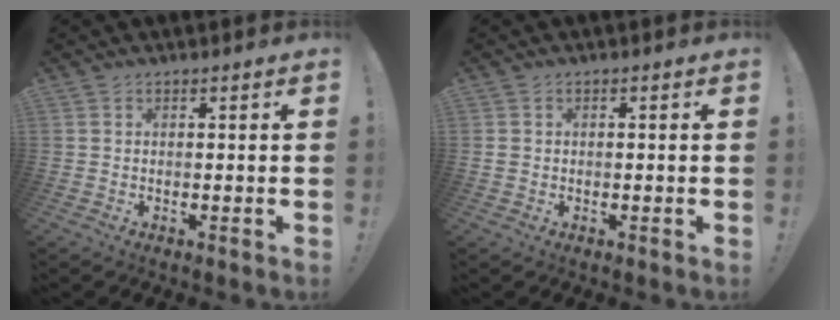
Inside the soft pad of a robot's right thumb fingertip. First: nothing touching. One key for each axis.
{"total": 1.2, "fx": -0.4, "fy": 0.9, "fz": 0.7, "tx": -0.012, "ty": 0.004, "tz": -0.008}